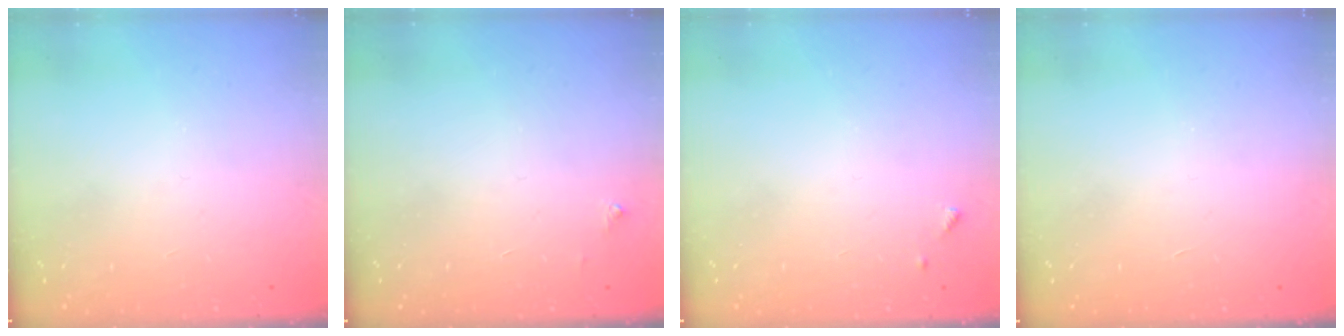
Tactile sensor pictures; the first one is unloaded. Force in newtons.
{"total": 2.5, "press": 2.5, "slide": 0.4}
{"total": 5.1, "press": 5.1, "slide": 0.5}
{"total": 1.7, "press": 1.7, "slide": 0.1}